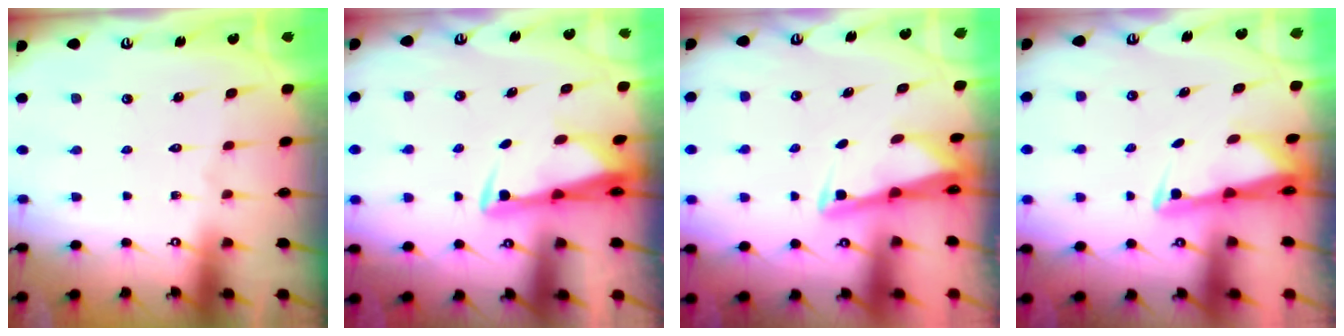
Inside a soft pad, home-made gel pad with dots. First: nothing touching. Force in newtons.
{"total": 2.9, "press": 2.9, "slide": 0.6}
{"total": 2.5, "press": 2.5, "slide": 0.3}
{"total": 2.6, "press": 2.6, "slide": 0.5}